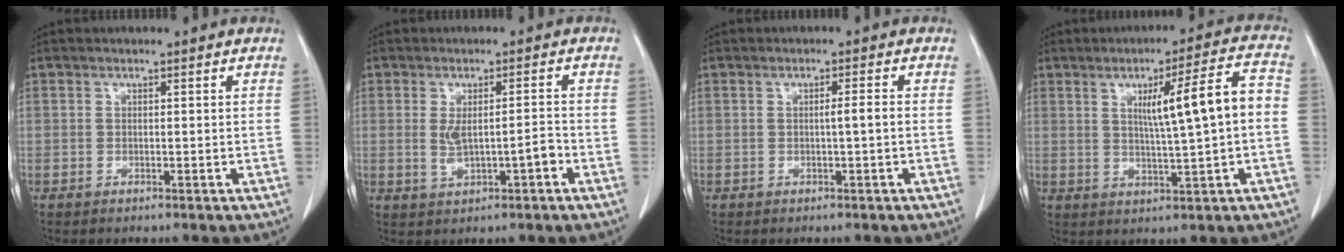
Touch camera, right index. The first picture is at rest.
{"total": 4.6, "force": [-0.9, 1.1, 4.3], "torque": [-0.080, 0.005, -0.004]}
{"total": 1.7, "force": [-0.2, -0.3, 1.6], "torque": [-0.028, 0.001, -0.004]}
{"total": 10.1, "force": [0.8, 0.0, 10.1], "torque": [-0.153, 0.014, 0.014]}